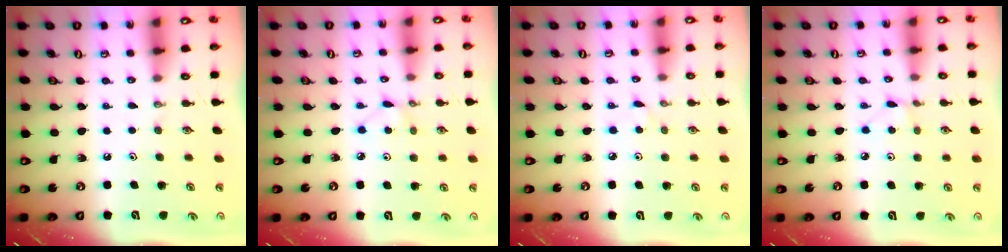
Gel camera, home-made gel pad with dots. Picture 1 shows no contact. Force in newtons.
{"total": 2.1, "press": 2.1, "slide": 0.3}
{"total": 2.7, "press": 2.7, "slide": 0.3}
{"total": 2.4, "press": 2.4, "slide": 0.3}